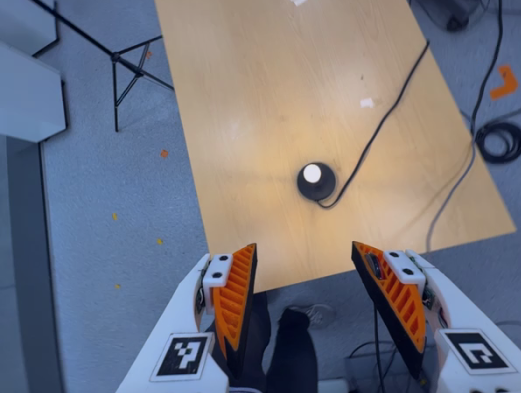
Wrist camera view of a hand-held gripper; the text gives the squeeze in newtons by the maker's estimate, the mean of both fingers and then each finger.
{"total": 0.0}